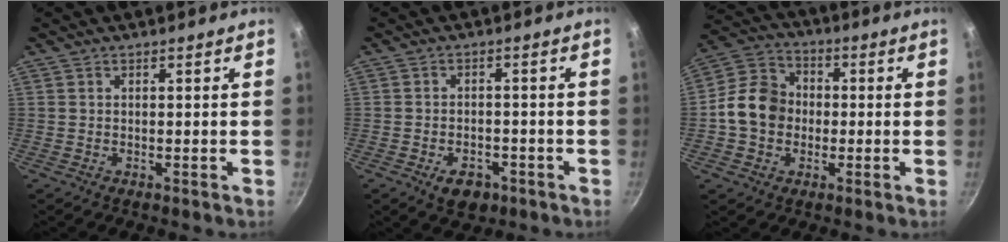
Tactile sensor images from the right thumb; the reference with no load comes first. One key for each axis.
{"total": 5.8, "fx": -3.0, "fy": 3.7, "fz": 3.3, "tx": -0.037, "ty": 0.019, "tz": -0.035}
{"total": 11.3, "fx": -1.0, "fy": 9.5, "fz": 6.1, "tx": -0.080, "ty": 0.027, "tz": -0.039}